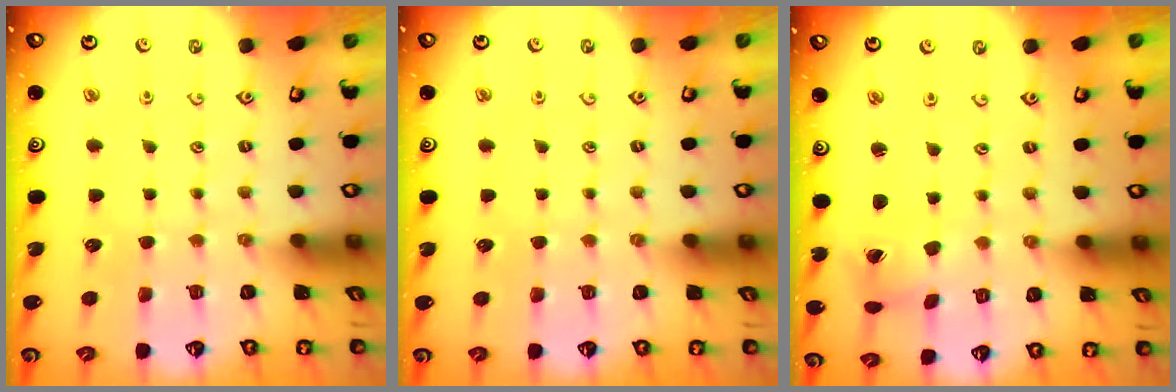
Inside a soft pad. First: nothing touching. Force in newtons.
{"total": 0.0}
{"total": 2.4, "press": 2.4, "slide": 0.3}